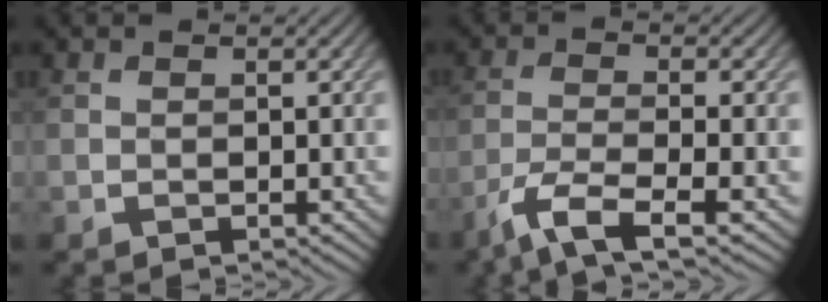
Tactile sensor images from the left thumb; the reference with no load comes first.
{"total": 6.2, "force": [-3.9, 1.2, 4.6], "torque": [-0.093, -0.006, -0.085]}